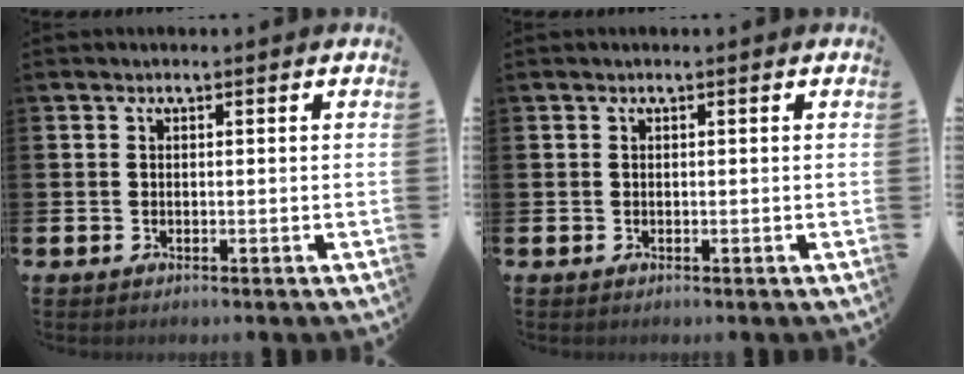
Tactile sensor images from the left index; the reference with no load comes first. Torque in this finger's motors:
{"motor_torque": [0.01, 0.08, -0.11, 0.02]}